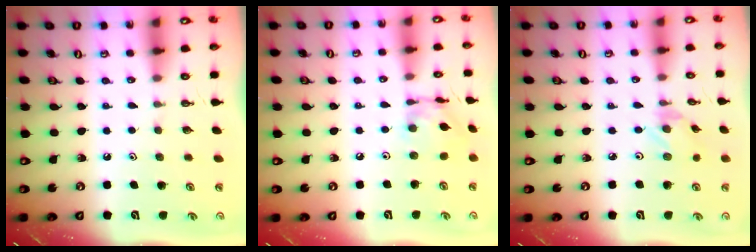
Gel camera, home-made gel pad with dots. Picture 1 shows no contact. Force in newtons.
{"total": 9.7, "press": 9.6, "slide": 0.7}
{"total": 1.3, "press": 1.3, "slide": 0.1}